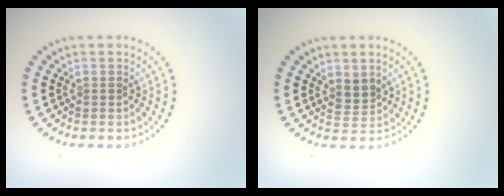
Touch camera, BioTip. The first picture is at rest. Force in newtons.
{"total": 1.9, "press": 1.5, "slide": 1.1}